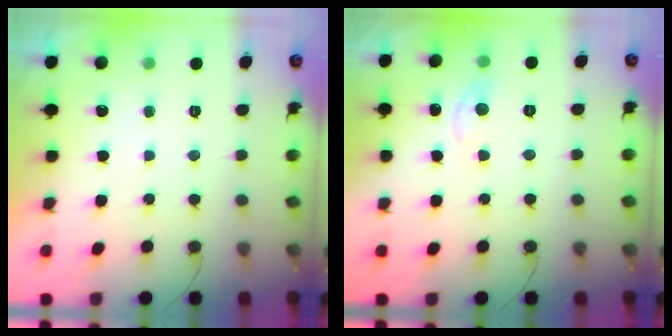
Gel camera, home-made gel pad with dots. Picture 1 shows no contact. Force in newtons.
{"total": 6.1, "press": 6.0, "slide": 0.9}